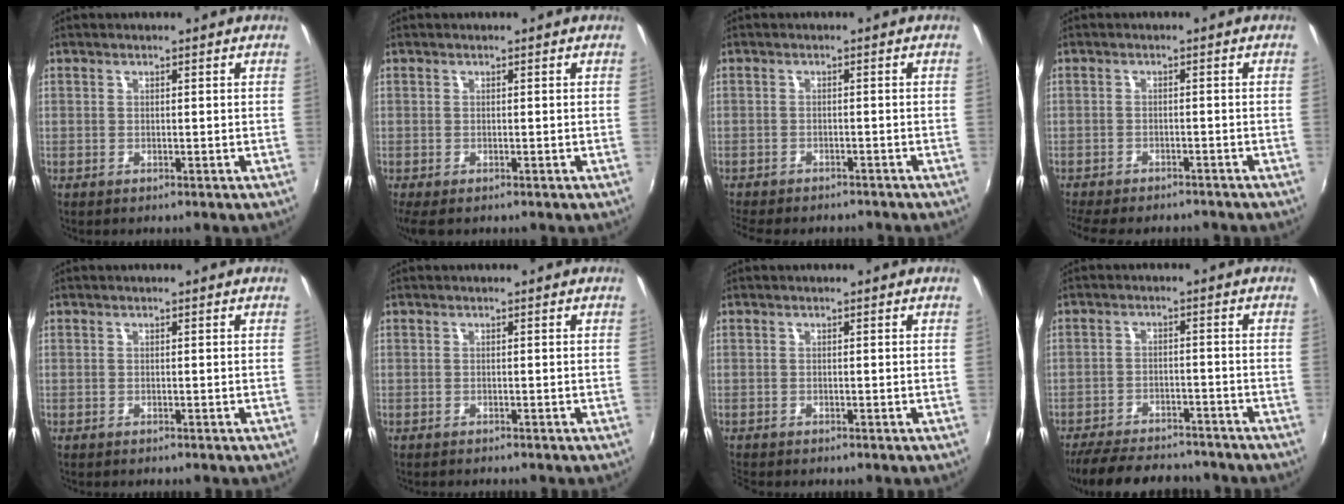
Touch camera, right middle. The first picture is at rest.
{"total": 2.7, "force": [-1.6, 1.1, 1.9], "torque": [-0.037, -0.012, -0.022]}
{"total": 8.2, "force": [-7.3, 2.2, 3.2], "torque": [-0.081, -0.021, -0.110]}
{"total": 10.6, "force": [-9.2, 2.9, 4.4], "torque": [-0.105, -0.026, -0.139]}
{"total": 0.0}
{"total": 1.2, "force": [-1.2, 0.2, 0.3], "torque": [-0.010, -0.008, -0.019]}
{"total": 1.4, "force": [-1.3, 0.3, 0.4], "torque": [-0.008, -0.008, -0.023]}
{"total": 17.0, "force": [-14.5, 5.6, 7.1], "torque": [-0.155, -0.009, -0.207]}